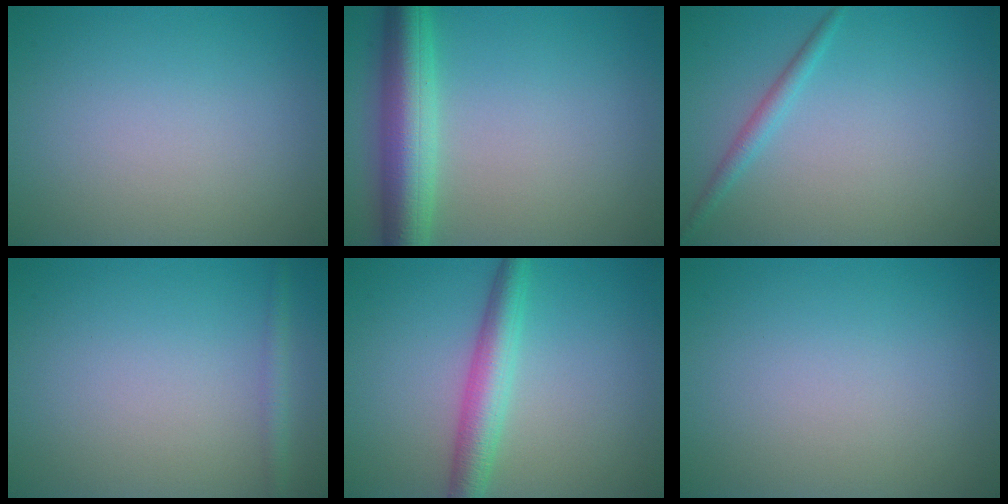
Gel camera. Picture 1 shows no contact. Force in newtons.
{"total": 6.3, "press": 6.3, "slide": 0.3}
{"total": 1.4, "press": 1.4, "slide": 0.0}
{"total": 1.3, "press": 1.3, "slide": 0.1}
{"total": 4.0, "press": 4.0, "slide": 0.0}
{"total": 0.0}